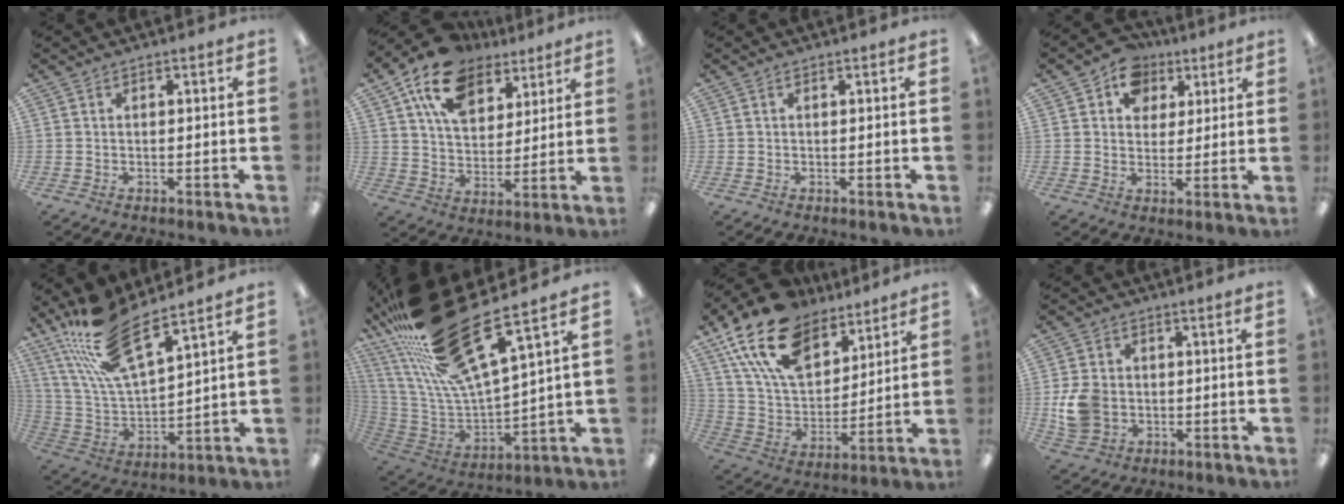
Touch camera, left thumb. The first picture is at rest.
{"total": 16.0, "force": [10.4, 9.7, 7.4], "torque": [-0.136, -0.046, 0.191]}
{"total": 0.0}
{"total": 8.5, "force": [4.3, 6.9, 2.7], "torque": [-0.043, -0.016, 0.075]}
{"total": 17.6, "force": [13.6, 5.1, 9.8], "torque": [-0.213, -0.067, 0.245]}
{"total": 27.3, "force": [18.6, 7.3, 18.6], "torque": [-0.327, -0.123, 0.315]}
{"total": 20.0, "force": [12.7, 11.5, 10.2], "torque": [-0.200, -0.059, 0.235]}
{"total": 9.1, "force": [-0.8, 7.6, 5.0], "torque": [-0.098, 0.014, -0.010]}